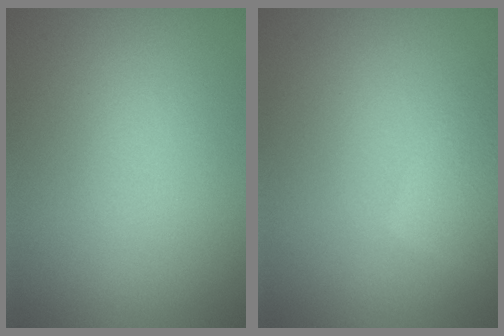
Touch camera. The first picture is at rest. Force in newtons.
{"total": 2.9, "press": 2.9, "slide": 0.2}